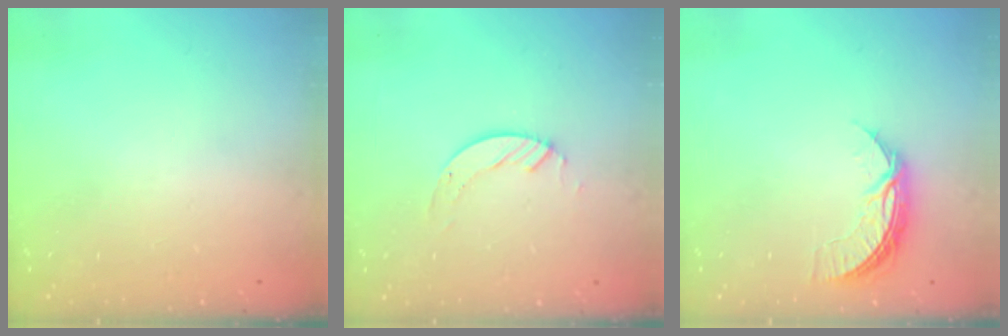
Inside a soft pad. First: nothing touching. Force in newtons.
{"total": 3.5, "press": 3.5, "slide": 0.4}
{"total": 6.7, "press": 6.7, "slide": 0.2}